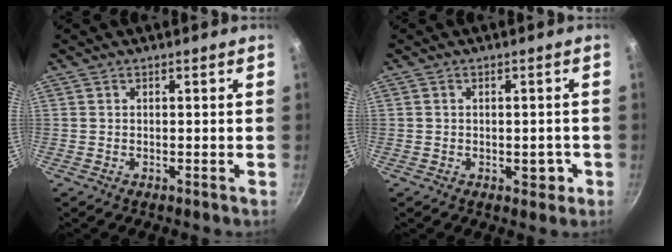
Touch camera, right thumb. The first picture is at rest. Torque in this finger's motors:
{"motor_torque": [0.15, 0.34, -0.22, 0.14, -0.01]}